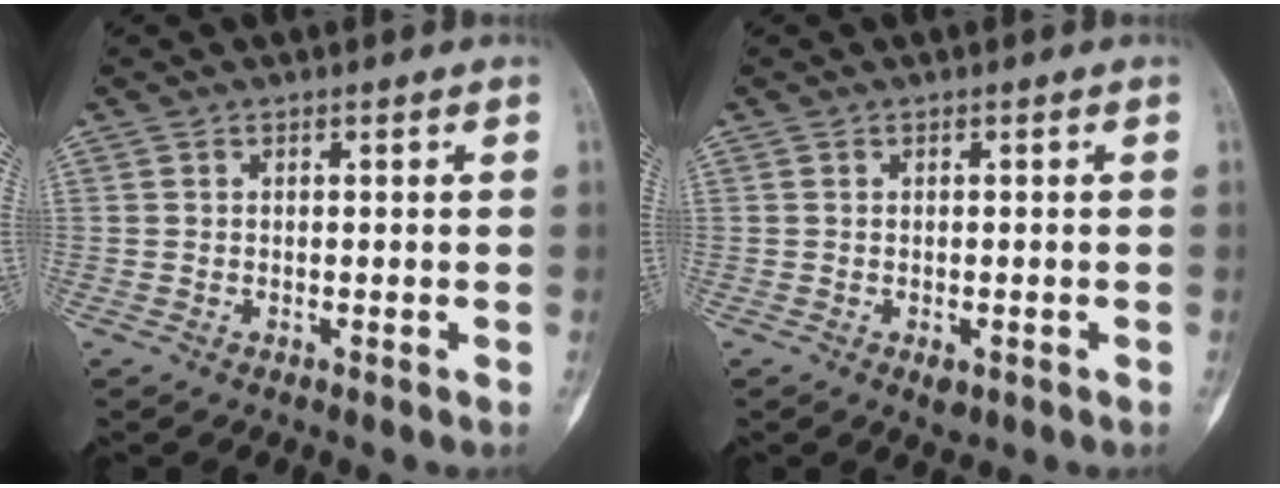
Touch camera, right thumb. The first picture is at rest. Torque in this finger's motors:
{"motor_torque": [0.68, 0.24, -0.02, -0.13, 0.11]}